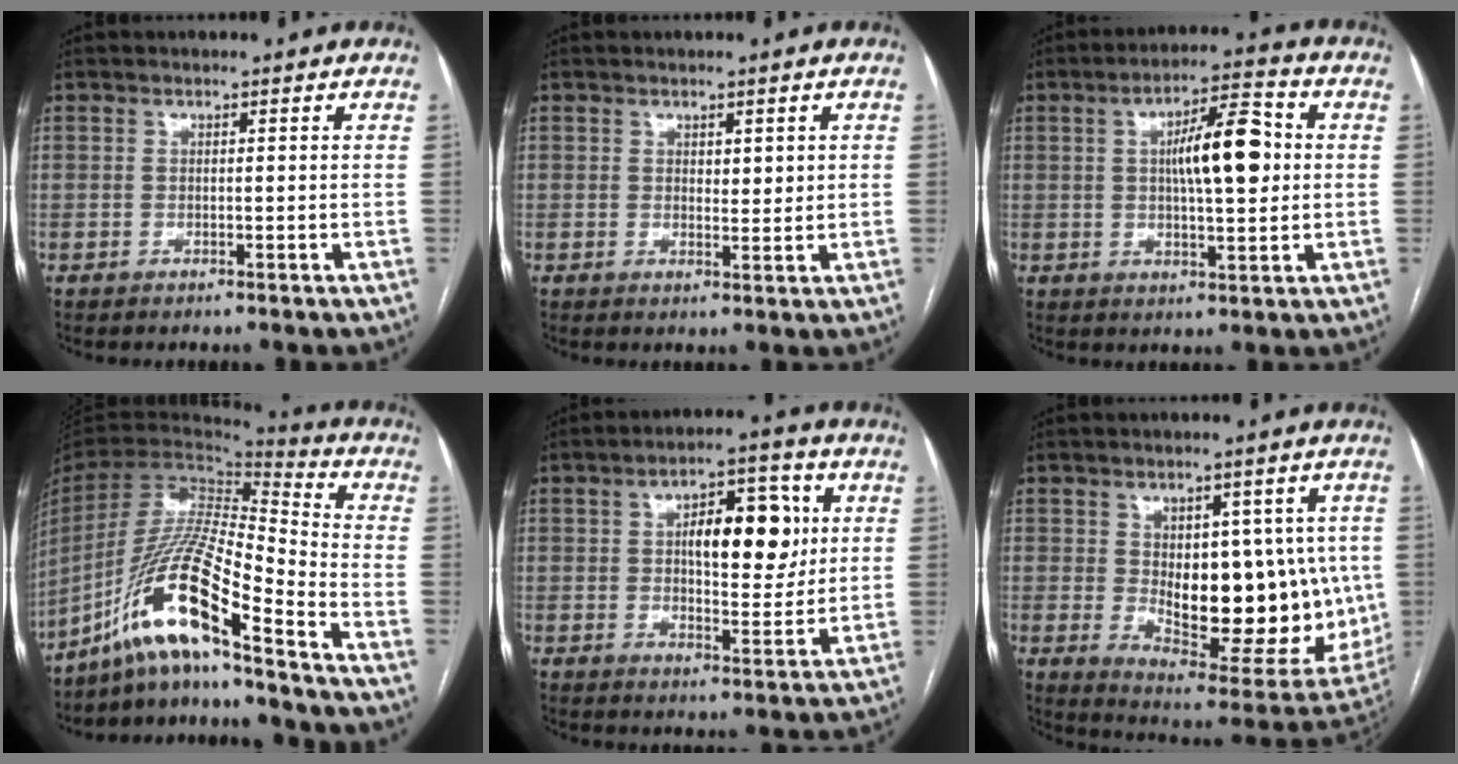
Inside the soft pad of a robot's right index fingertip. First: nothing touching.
{"total": 2.6, "force": [0.8, 1.2, 2.2], "torque": [-0.033, -0.003, 0.015]}
{"total": 10.7, "force": [1.4, 2.7, 10.2], "torque": [-0.168, 0.020, 0.023]}
{"total": 16.3, "force": [-11.6, 0.3, 11.5], "torque": [-0.225, -0.004, -0.218]}
{"total": 11.7, "force": [2.7, 4.7, 10.4], "torque": [-0.153, 0.017, 0.044]}
{"total": 19.8, "force": [-0.3, 9.4, 17.5], "torque": [-0.219, 0.001, 0.026]}